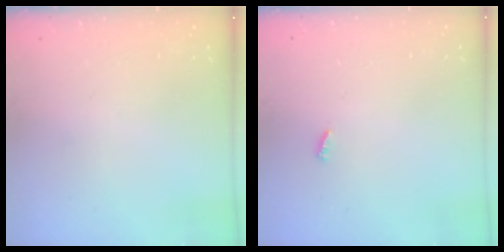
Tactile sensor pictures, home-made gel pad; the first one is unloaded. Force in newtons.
{"total": 1.9, "press": 1.9, "slide": 0.3}